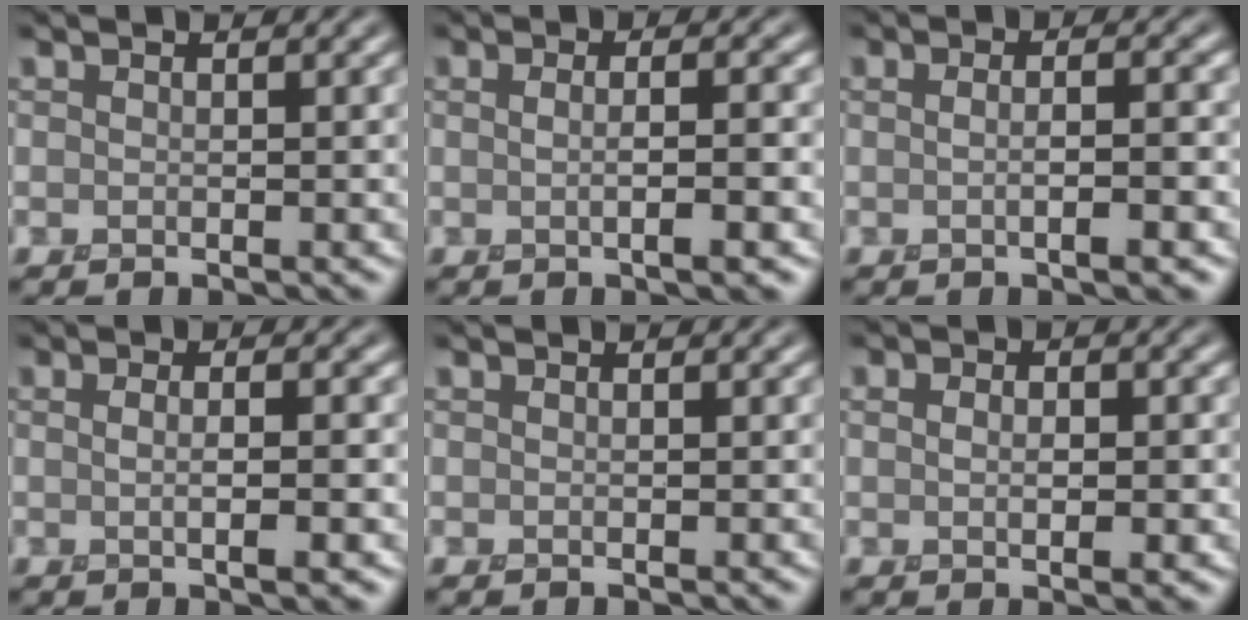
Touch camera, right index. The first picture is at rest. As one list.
[{"total": 3.8, "force": [0.1, 1.2, 3.6], "torque": [-0.033, 0.003, -0.005]}, {"total": 3.8, "force": [0.0, 1.3, 3.6], "torque": [-0.028, 0.002, -0.007]}, {"total": 3.3, "force": [0.2, 1.0, 3.2], "torque": [-0.034, -0.002, -0.002]}, {"total": 0.0}, {"total": 3.1, "force": [0.3, 1.8, 2.5], "torque": [-0.028, 0.003, -0.001]}]